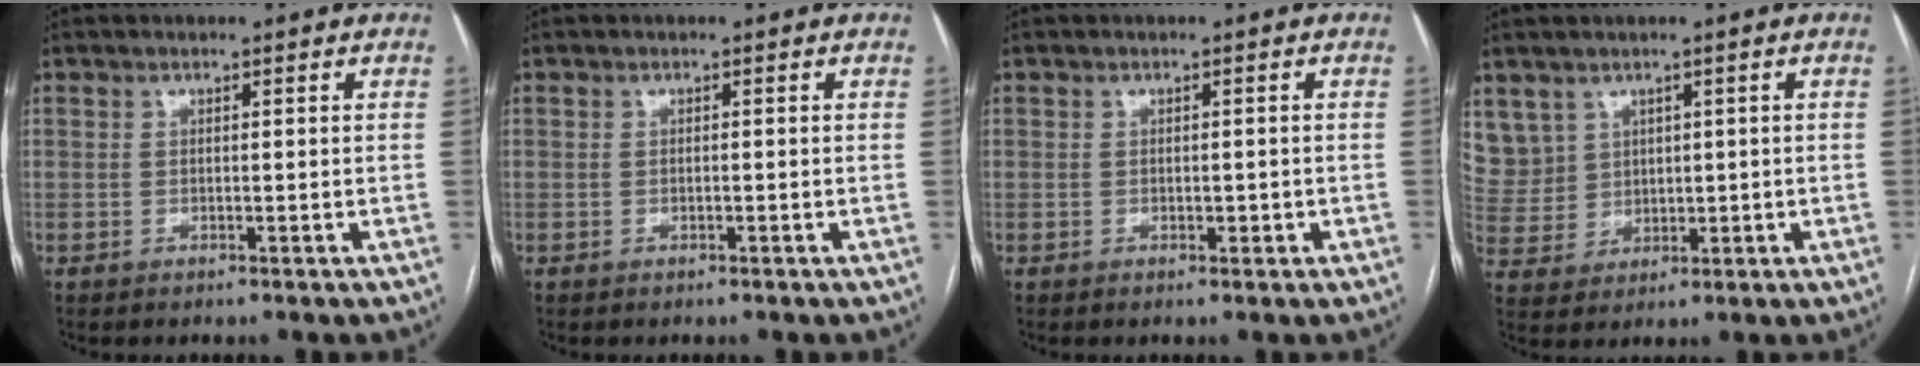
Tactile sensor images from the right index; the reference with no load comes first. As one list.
[{"total": 0.0}, {"total": 0.9, "force": [-0.2, 0.6, 0.7], "torque": [-0.008, 0.001, 0.001]}, {"total": 8.6, "force": [4.5, 7.3, 0.8], "torque": [-0.034, 0.029, 0.115]}]